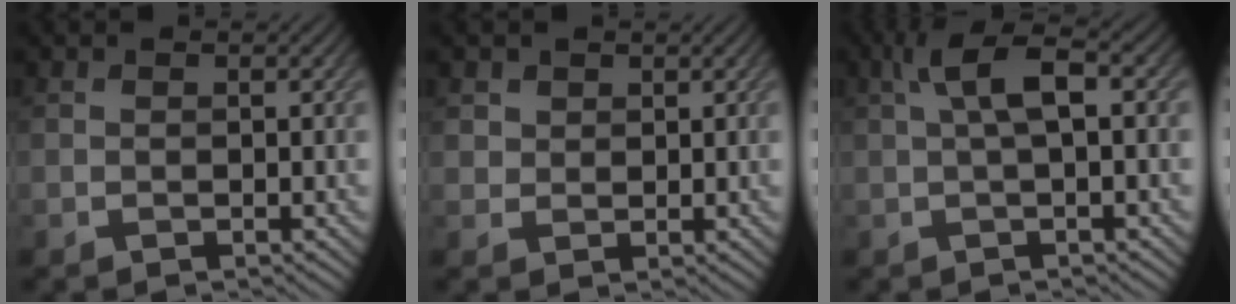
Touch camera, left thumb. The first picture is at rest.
{"total": 2.0, "force": [1.1, 1.5, 0.4], "torque": [-0.012, -0.005, 0.021]}
{"total": 4.8, "force": [1.0, 1.2, 4.5], "torque": [-0.086, 0.018, 0.016]}